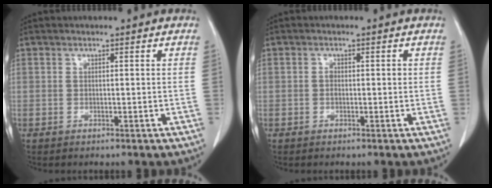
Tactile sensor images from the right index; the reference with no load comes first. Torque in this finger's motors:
{"motor_torque": [0.28, 0.02, 0.02, 0.03]}